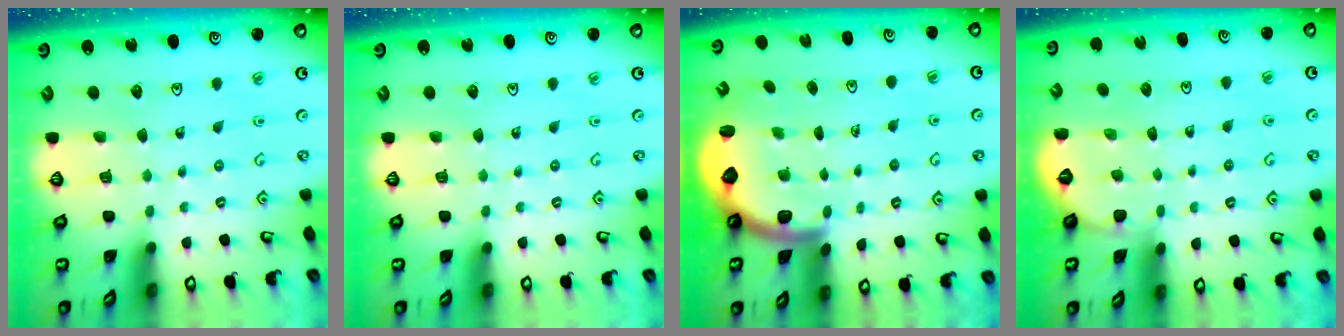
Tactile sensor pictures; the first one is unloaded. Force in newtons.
{"total": 0.0}
{"total": 2.8, "press": 2.8, "slide": 0.5}
{"total": 0.0}